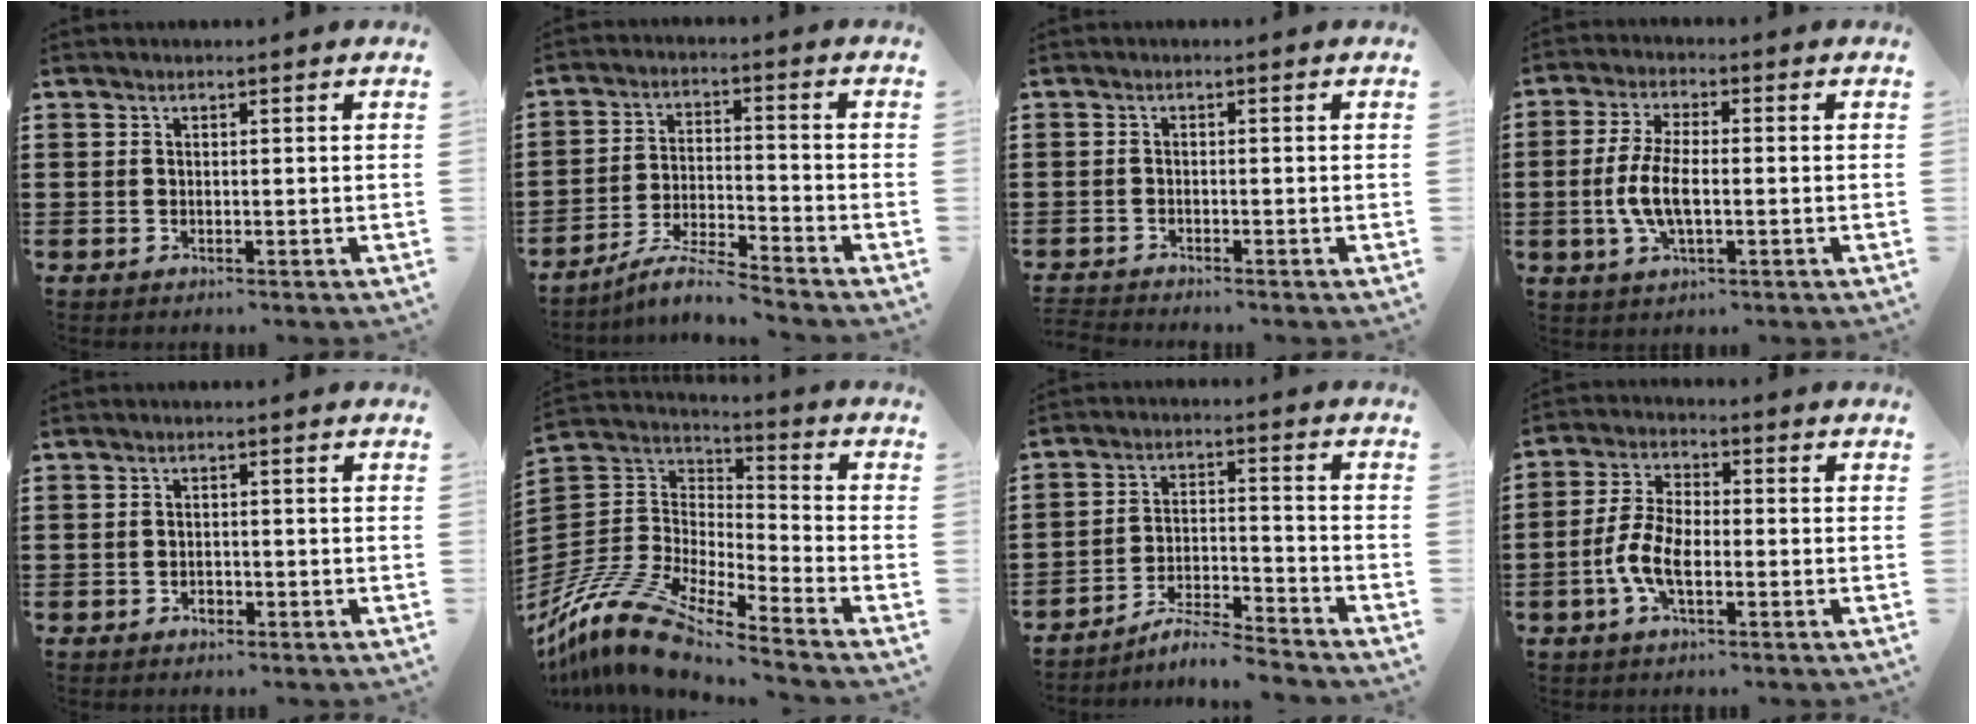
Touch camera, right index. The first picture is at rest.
{"total": 6.2, "force": [-5.7, -0.2, 2.4], "torque": [-0.061, -0.011, -0.114]}
{"total": 1.3, "force": [-1.3, 0.0, -0.1], "torque": [0.000, 0.001, -0.028]}
{"total": 6.3, "force": [-1.2, 2.4, 5.7], "torque": [-0.127, -0.004, -0.029]}
{"total": 1.2, "force": [-0.8, 0.8, 0.5], "torque": [-0.011, -0.003, -0.015]}
{"total": 12.3, "force": [-10.7, 2.4, 5.7], "torque": [-0.143, 0.009, -0.218]}
{"total": 5.7, "force": [-5.5, 0.2, 1.8], "torque": [-0.039, -0.001, -0.108]}
{"total": 6.7, "force": [-2.2, 3.0, 5.5], "torque": [-0.135, -0.006, -0.049]}